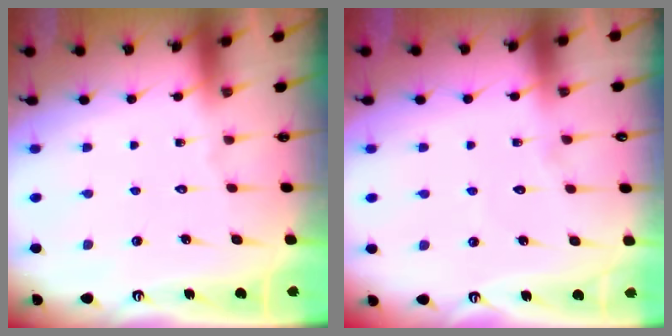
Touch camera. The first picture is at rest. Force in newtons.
{"total": 3.9, "press": 3.9, "slide": 0.3}